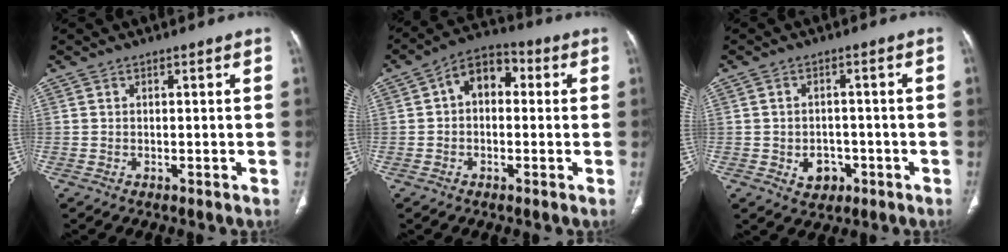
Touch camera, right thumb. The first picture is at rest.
{"total": 7.9, "force": [1.0, 5.5, 5.7], "torque": [-0.064, 0.027, 0.002]}
{"total": 4.7, "force": [-1.6, 3.7, 2.4], "torque": [-0.019, 0.013, -0.015]}